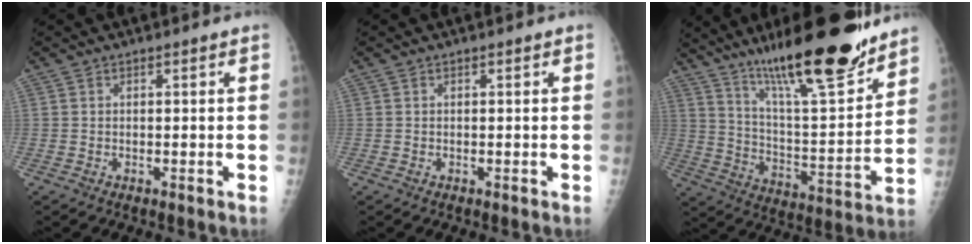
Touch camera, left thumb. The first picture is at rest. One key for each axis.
{"total": 0.0}
{"total": 23.6, "fx": 17.1, "fy": 4.6, "fz": 15.6, "tx": -0.228, "ty": -0.084, "tz": 0.286}